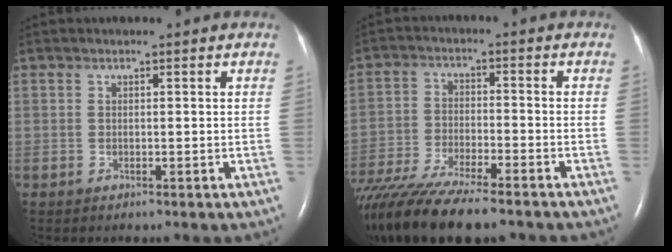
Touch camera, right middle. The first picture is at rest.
{"total": 16.8, "force": [-13.6, 2.8, 9.5], "torque": [-0.199, -0.043, -0.231]}